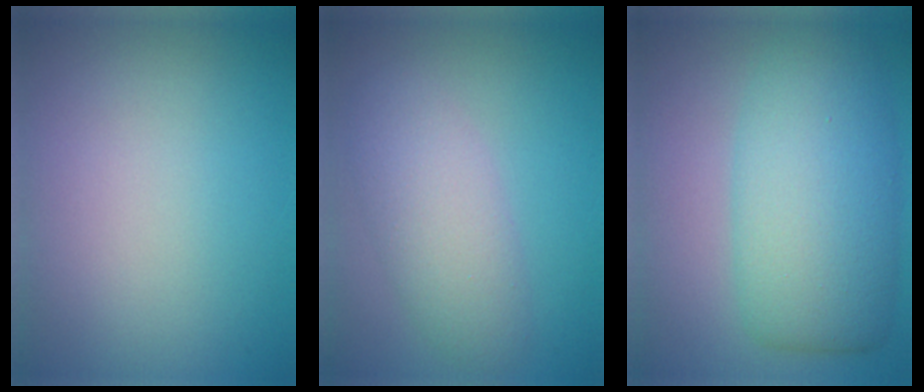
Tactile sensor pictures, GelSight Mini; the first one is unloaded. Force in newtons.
{"total": 4.1, "press": 4.1, "slide": 0.1}
{"total": 7.9, "press": 7.9, "slide": 0.1}